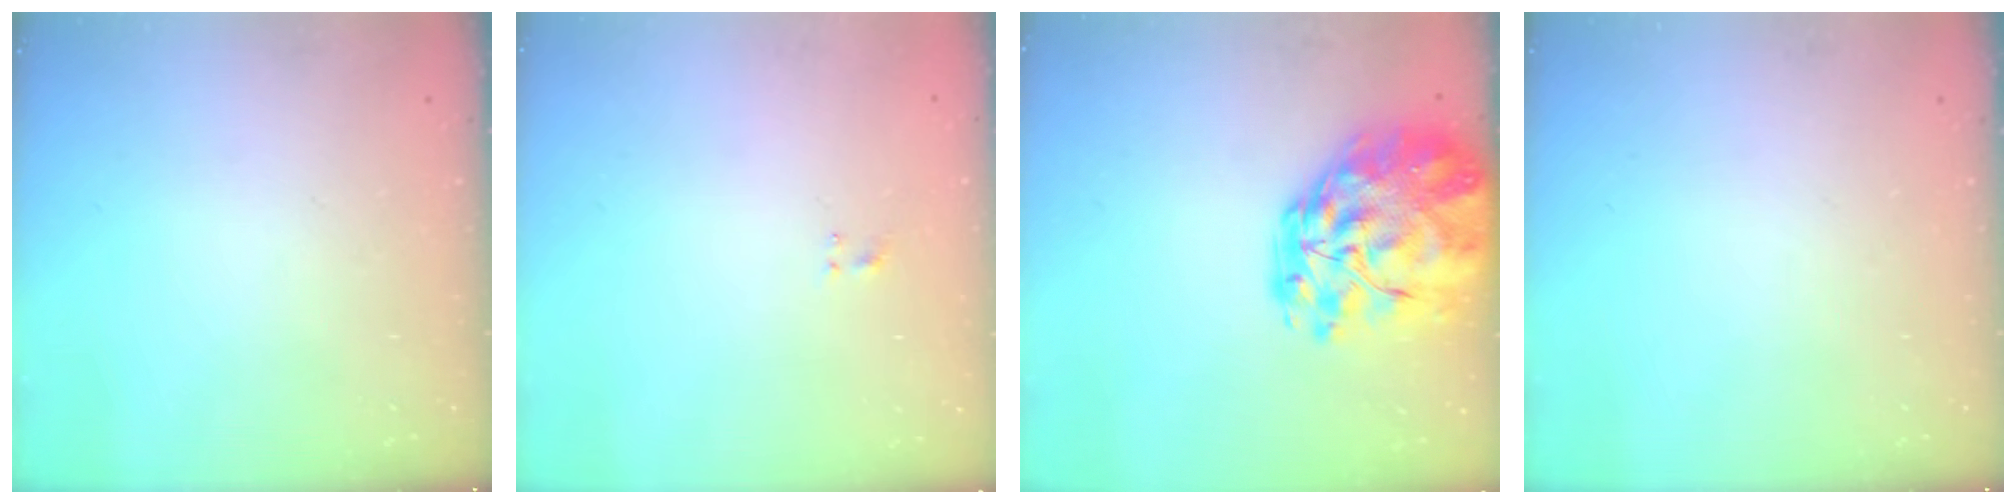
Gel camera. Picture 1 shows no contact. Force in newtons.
{"total": 1.0, "press": 0.6, "slide": 0.7}
{"total": 18.7, "press": 17.7, "slide": 6.1}
{"total": 0.0}